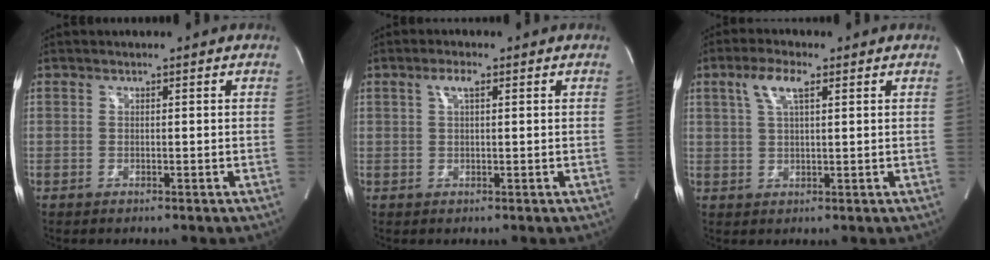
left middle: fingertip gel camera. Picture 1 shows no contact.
{"total": 2.2, "force": [0.9, 0.5, 1.9], "torque": [-0.040, 0.007, 0.017]}
{"total": 4.8, "force": [2.2, 1.2, 4.1], "torque": [-0.090, 0.013, 0.045]}